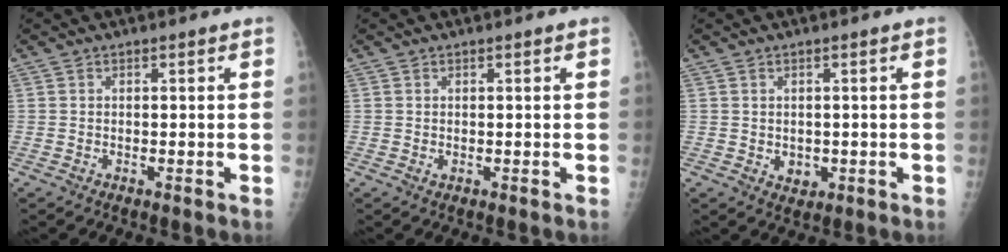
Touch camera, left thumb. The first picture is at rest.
{"total": 0.8, "force": [0.4, 0.2, 0.6], "torque": [-0.013, 0.004, 0.008]}
{"total": 2.2, "force": [0.1, 1.7, 1.5], "torque": [-0.013, -0.005, 0.010]}